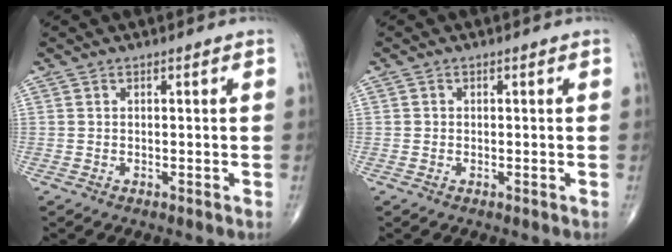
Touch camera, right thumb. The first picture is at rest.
{"total": 0.6, "force": [-0.1, 0.6, 0.1], "torque": [0.001, 0.003, -0.003]}